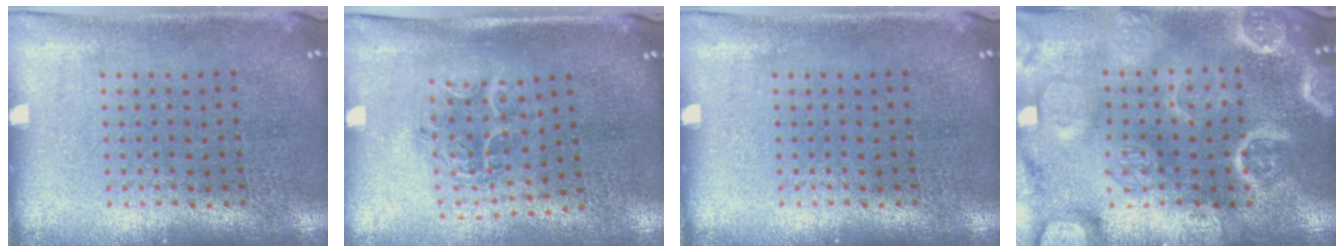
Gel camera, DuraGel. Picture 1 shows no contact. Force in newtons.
{"total": 1.1, "press": 1.1, "slide": 0.2}
{"total": 0.0}
{"total": 6.3, "press": 6.2, "slide": 0.7}